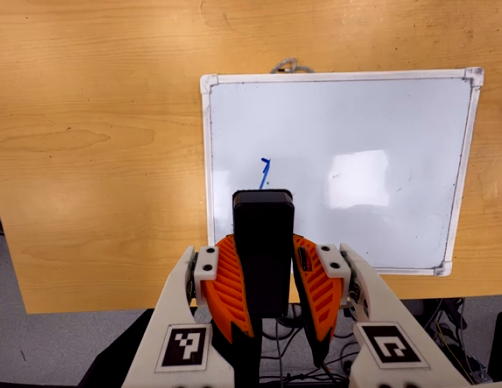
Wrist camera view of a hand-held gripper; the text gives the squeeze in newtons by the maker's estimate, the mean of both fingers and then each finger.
{"total": 9.1, "left": 6.5, "right": 11.8}